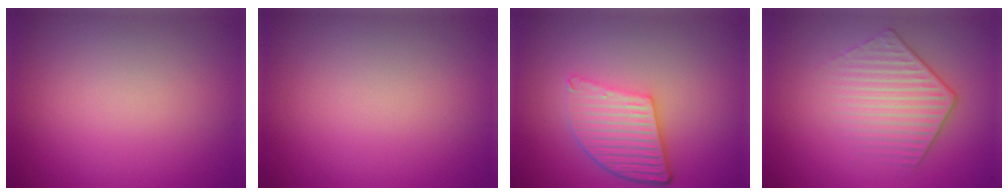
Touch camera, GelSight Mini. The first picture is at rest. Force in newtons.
{"total": 0.0}
{"total": 5.5, "press": 4.0, "slide": 3.8}
{"total": 3.9, "press": 3.4, "slide": 1.8}